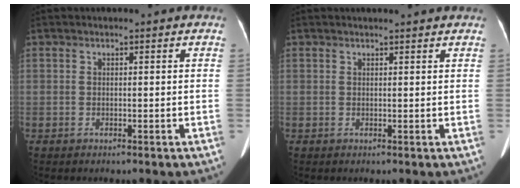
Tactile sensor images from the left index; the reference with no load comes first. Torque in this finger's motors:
{"motor_torque": [0.05, 0.12, -0.11, -0.01]}